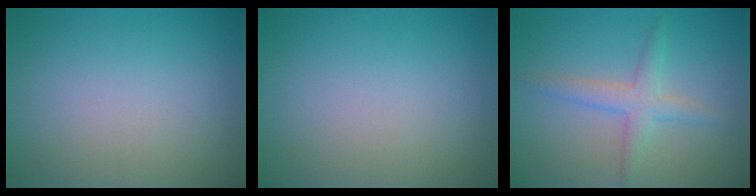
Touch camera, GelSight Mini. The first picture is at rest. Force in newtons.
{"total": 0.0}
{"total": 2.7, "press": 2.7, "slide": 0.1}